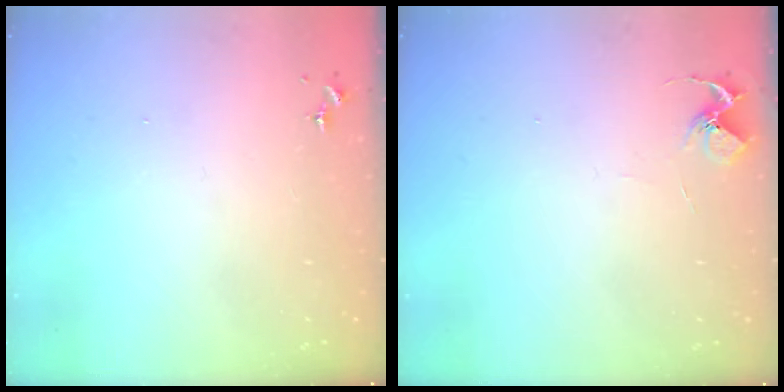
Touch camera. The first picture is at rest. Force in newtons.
{"total": 5.8, "press": 5.8, "slide": 0.5}